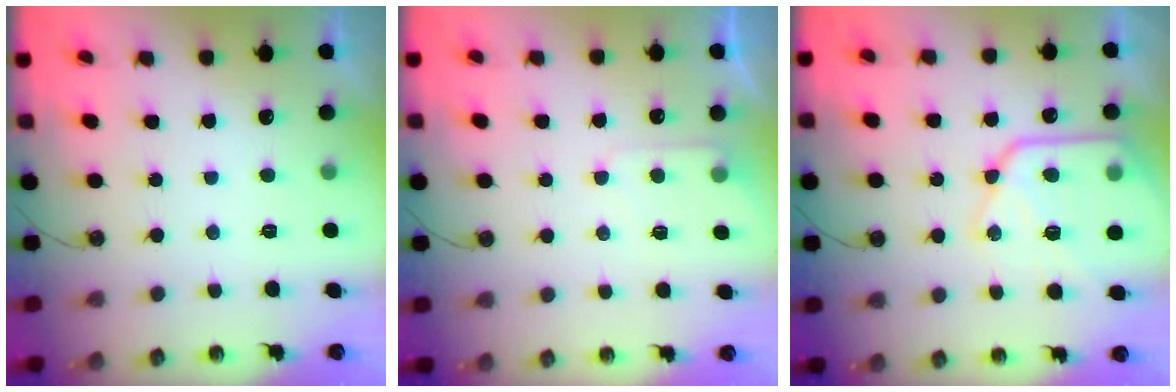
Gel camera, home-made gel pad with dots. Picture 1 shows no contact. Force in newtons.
{"total": 6.0, "press": 6.0, "slide": 0.8}
{"total": 16.1, "press": 16.0, "slide": 1.7}